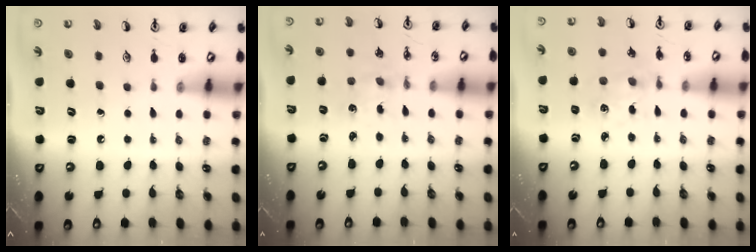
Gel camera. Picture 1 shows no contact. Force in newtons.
{"total": 1.2, "press": 1.2, "slide": 0.2}
{"total": 1.3, "press": 1.3, "slide": 0.1}